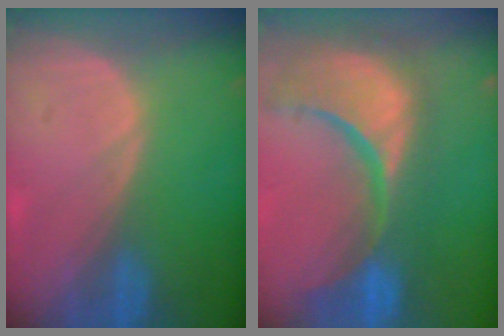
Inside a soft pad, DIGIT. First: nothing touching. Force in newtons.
{"total": 15.3, "press": 12.1, "slide": 9.5}